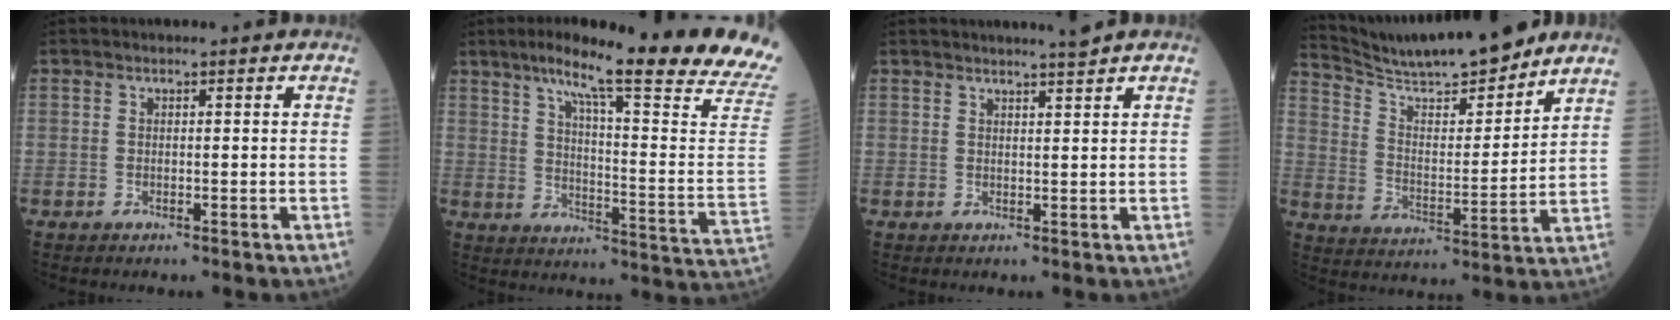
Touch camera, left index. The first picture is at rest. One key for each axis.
{"total": 27.0, "fx": 21.5, "fy": -1.0, "fz": 16.3, "tx": -0.219, "ty": -0.069, "tz": 0.278}
{"total": 2.8, "fx": 2.6, "fy": -0.7, "fz": 0.9, "tx": -0.014, "ty": 0.000, "tz": 0.040}
{"total": 16.3, "fx": 14.8, "fy": 1.5, "fz": 6.6, "tx": -0.123, "ty": -0.005, "tz": 0.248}